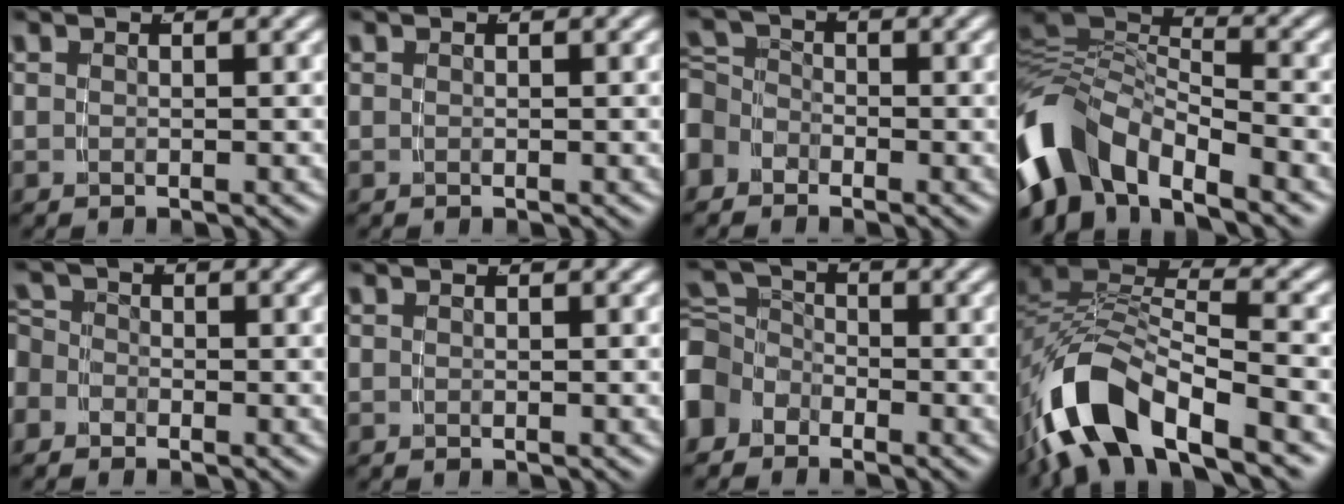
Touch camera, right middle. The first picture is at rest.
{"total": 0.0}
{"total": 4.3, "force": [-1.9, 3.6, 1.4], "torque": [-0.033, -0.019, -0.030]}
{"total": 9.7, "force": [-3.8, 6.4, 6.2], "torque": [-0.144, -0.031, -0.061]}
{"total": 3.3, "force": [-1.5, 2.8, 0.8], "torque": [-0.019, -0.014, -0.028]}
{"total": 0.0}
{"total": 5.6, "force": [-2.2, 4.7, 2.0], "torque": [-0.054, -0.024, -0.035]}
{"total": 9.2, "force": [-4.3, 4.6, 6.7], "torque": [-0.148, -0.019, -0.066]}